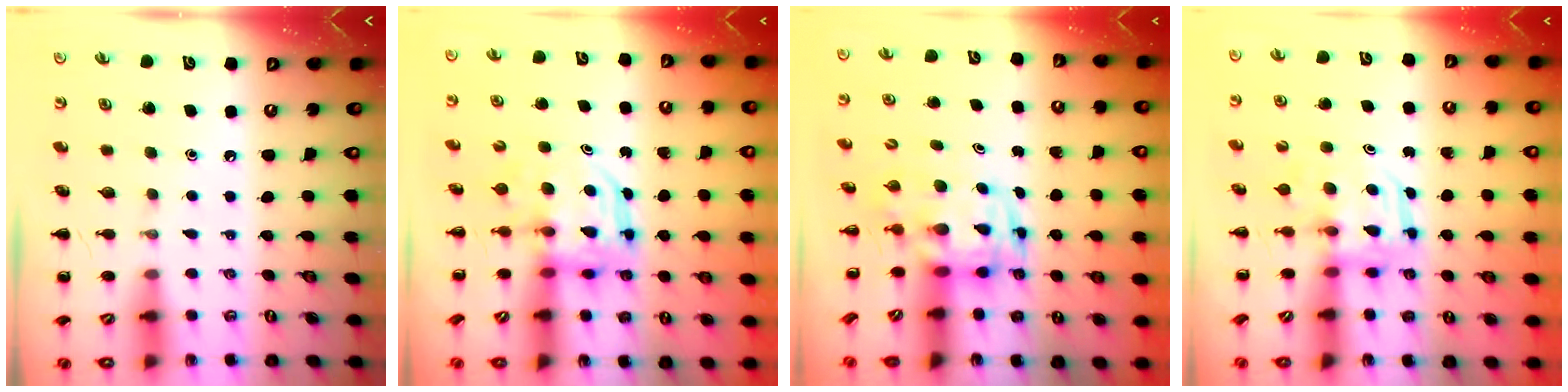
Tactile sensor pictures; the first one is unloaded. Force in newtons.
{"total": 5.1, "press": 5.0, "slide": 1.1}
{"total": 3.1, "press": 3.0, "slide": 0.6}
{"total": 2.9, "press": 2.9, "slide": 0.3}